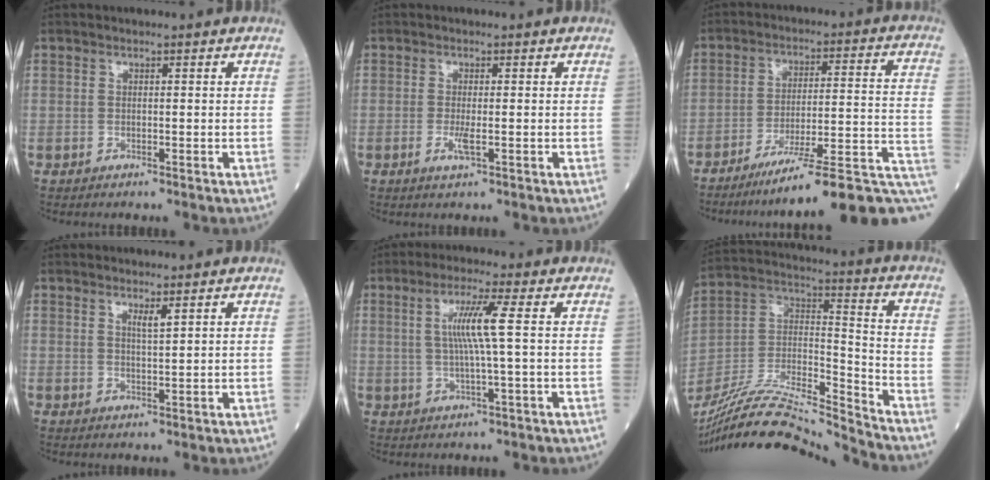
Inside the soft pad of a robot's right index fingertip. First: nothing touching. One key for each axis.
{"total": 2.1, "fx": -0.6, "fy": 0.2, "fz": 2.0, "tx": -0.042, "ty": -0.005, "tz": -0.010}
{"total": 19.4, "fx": -15.2, "fy": 0.2, "fz": 12.1, "tx": -0.103, "ty": 0.019, "tz": -0.219}
{"total": 1.6, "fx": 1.1, "fy": -0.1, "fz": 1.2, "tx": -0.022, "ty": -0.007, "tz": 0.018}
{"total": 6.3, "fx": 1.0, "fy": -0.9, "fz": 6.1, "tx": -0.120, "ty": 0.002, "tz": 0.021}
{"total": 22.7, "fx": -21.4, "fy": 0.3, "fz": 7.7, "tx": -0.177, "ty": 0.002, "tz": -0.371}